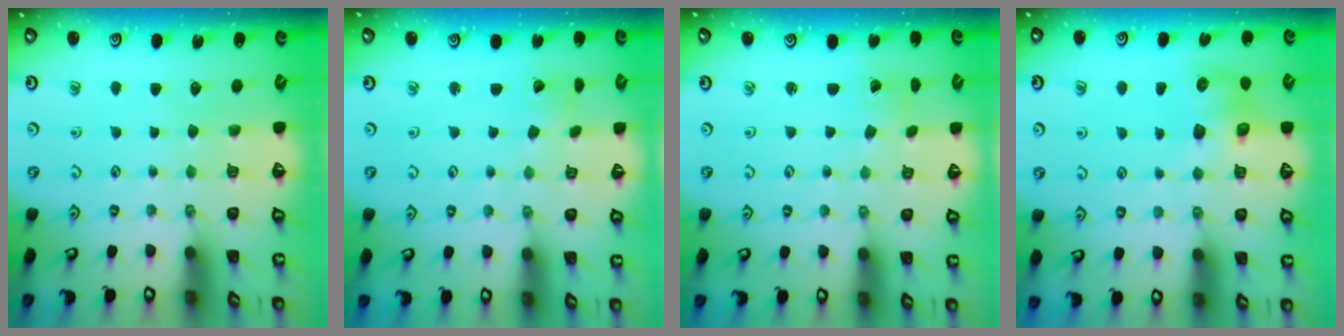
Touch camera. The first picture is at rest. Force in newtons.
{"total": 2.3, "press": 2.3, "slide": 0.2}
{"total": 1.0, "press": 1.0, "slide": 0.0}
{"total": 7.4, "press": 7.3, "slide": 1.2}